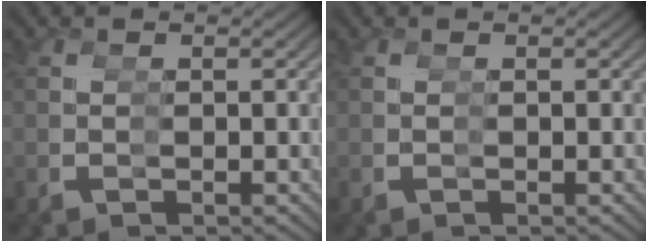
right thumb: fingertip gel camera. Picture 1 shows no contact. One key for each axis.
{"total": 0.0}